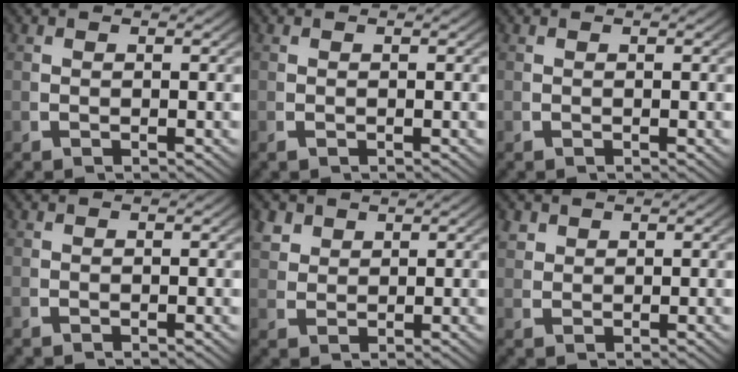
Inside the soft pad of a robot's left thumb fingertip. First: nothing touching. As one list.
[{"total": 0.0}, {"total": 0.0}, {"total": 0.0}, {"total": 2.8, "force": [2.1, 1.6, 1.1], "torque": [-0.023, -0.003, 0.050]}, {"total": 1.7, "force": [1.4, 0.9, 0.5], "torque": [-0.011, -0.001, 0.035]}]